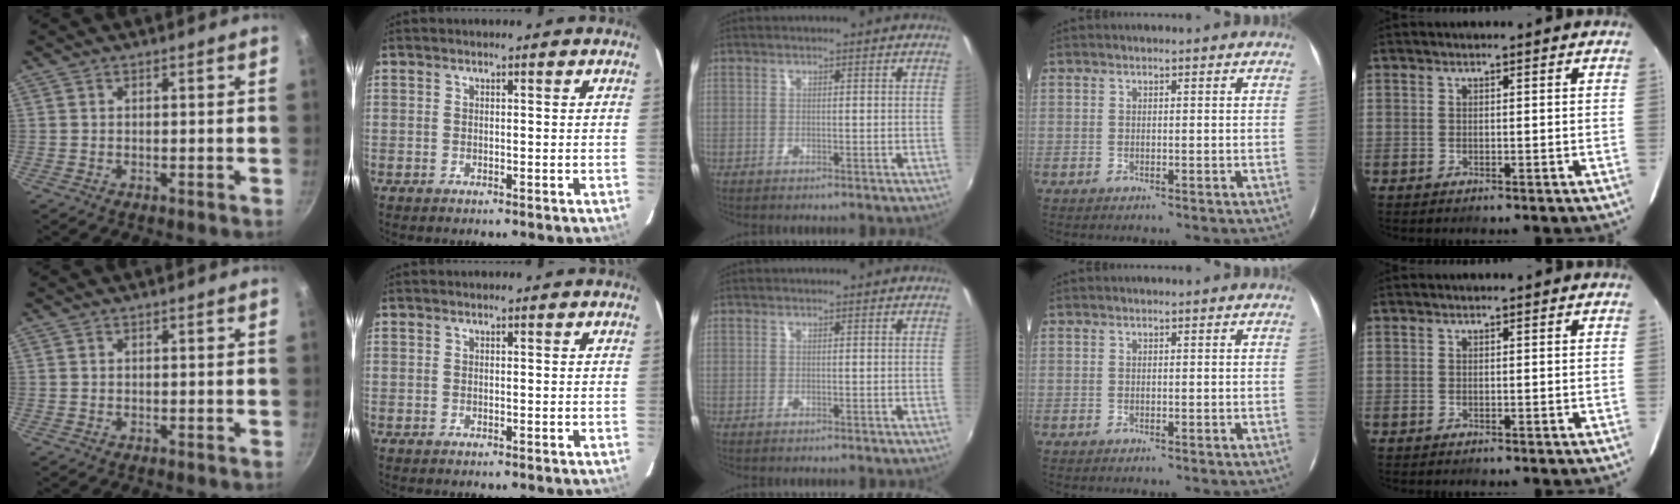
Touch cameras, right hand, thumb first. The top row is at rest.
{}